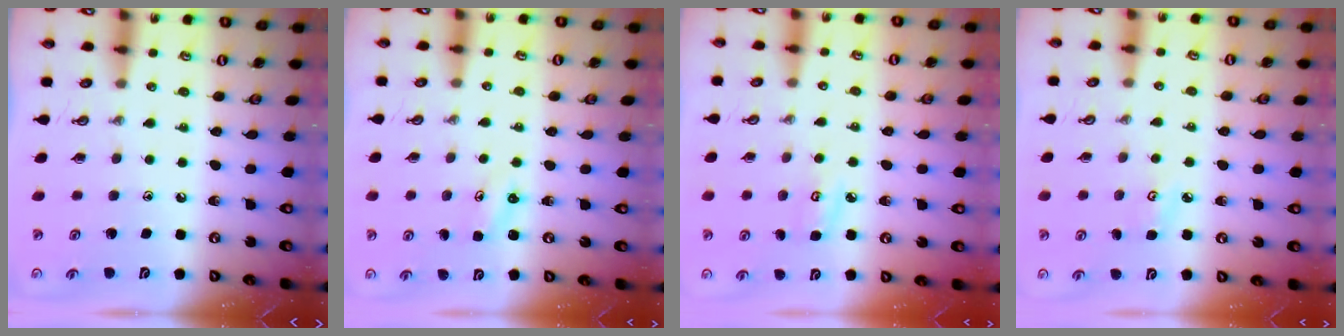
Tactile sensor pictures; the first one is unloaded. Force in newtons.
{"total": 2.9, "press": 2.9, "slide": 0.3}
{"total": 4.9, "press": 4.9, "slide": 0.5}
{"total": 3.7, "press": 3.7, "slide": 0.5}